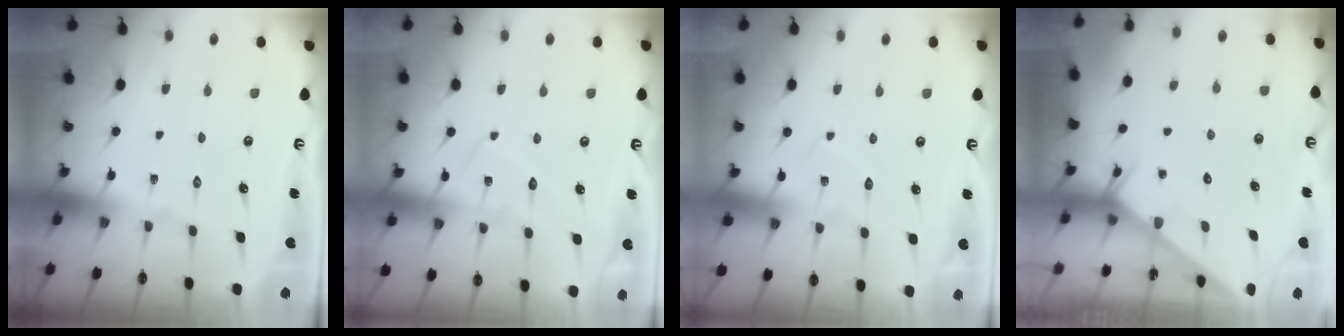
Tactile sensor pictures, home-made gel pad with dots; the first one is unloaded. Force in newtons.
{"total": 6.0, "press": 6.0, "slide": 0.4}
{"total": 5.0, "press": 5.0, "slide": 0.4}
{"total": 2.6, "press": 2.6, "slide": 0.2}